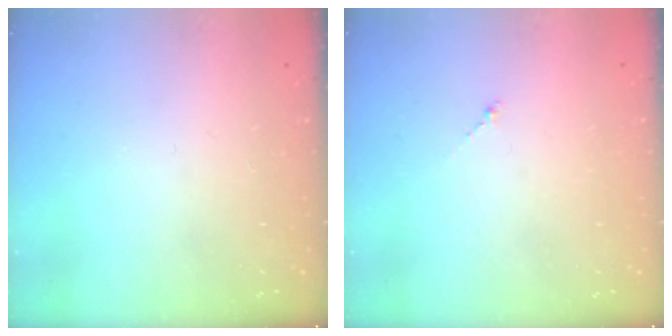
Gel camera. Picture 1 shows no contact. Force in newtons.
{"total": 0.7, "press": 0.6, "slide": 0.4}